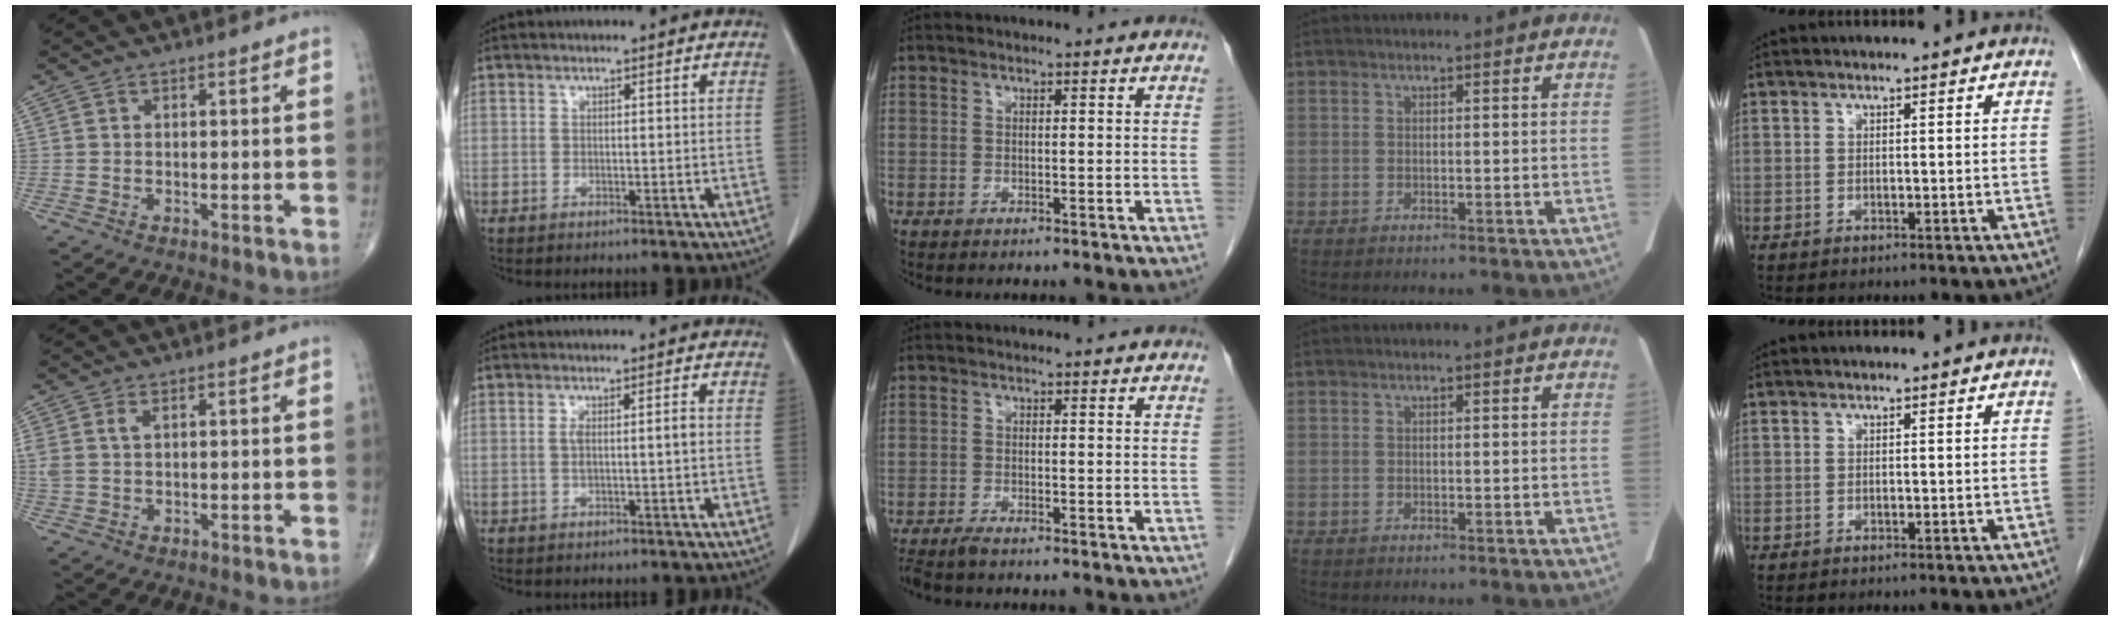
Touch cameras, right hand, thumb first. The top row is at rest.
{"thumb": {"total": 2.9, "force": [1.1, 1.5, 2.2], "torque": [-0.061, 0.010, 0.030]}, "index": {"total": 2.3, "force": [0.0, 0.0, 2.3], "torque": [-0.042, 0.004, 0.004]}, "middle": {"total": 2.0, "force": [-1.8, 0.1, 1.0], "torque": [-0.024, -0.007, -0.033]}}